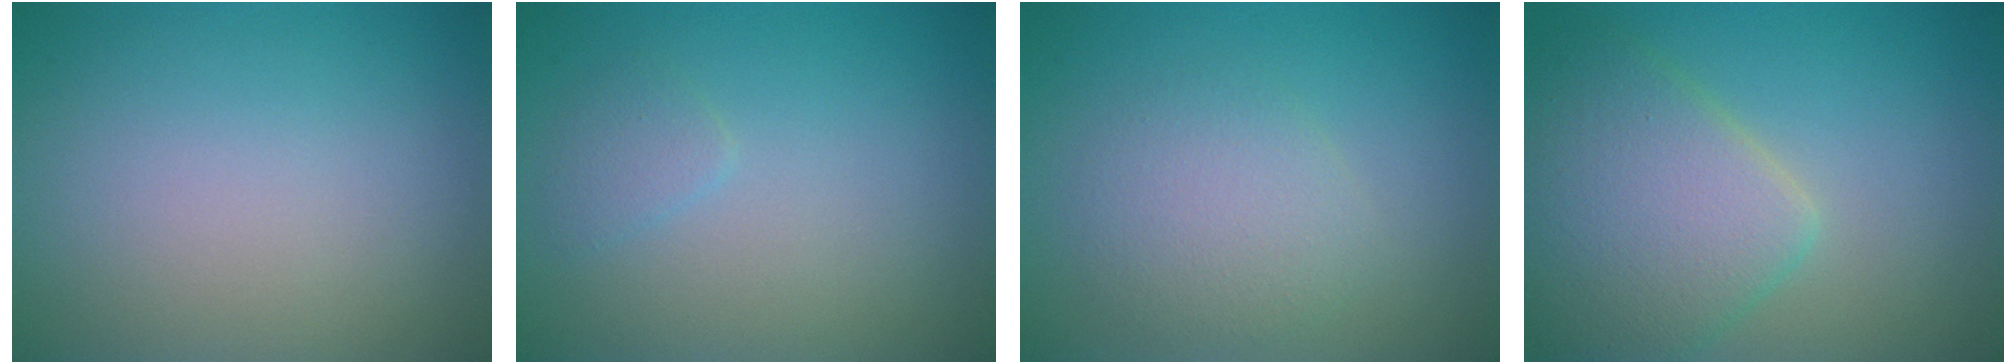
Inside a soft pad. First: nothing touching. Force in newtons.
{"total": 1.1, "press": 1.1, "slide": 0.1}
{"total": 3.0, "press": 3.0, "slide": 0.0}
{"total": 6.3, "press": 6.3, "slide": 0.3}